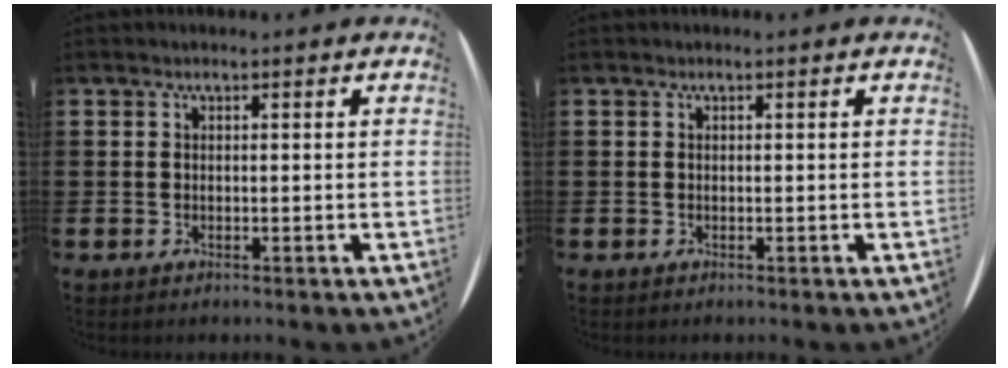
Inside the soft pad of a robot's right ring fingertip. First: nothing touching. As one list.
[{"total": 0.0}]